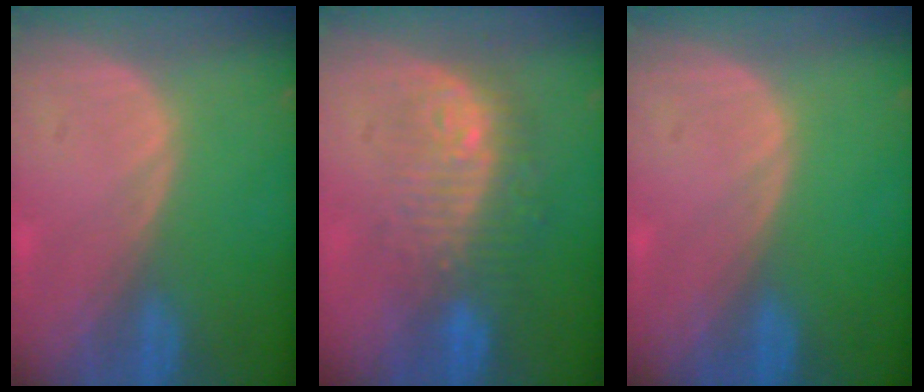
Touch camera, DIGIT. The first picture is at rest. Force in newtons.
{"total": 9.0, "press": 8.7, "slide": 2.4}
{"total": 0.0}